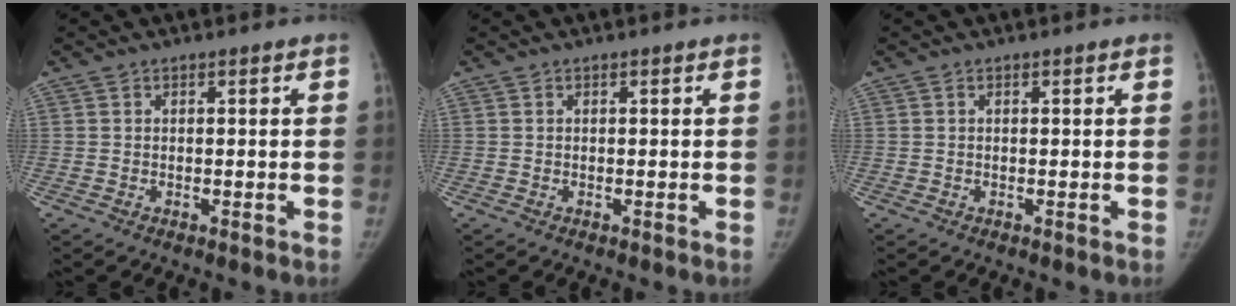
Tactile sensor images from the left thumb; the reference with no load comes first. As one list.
[{"total": 0.0}, {"total": 0.0}]